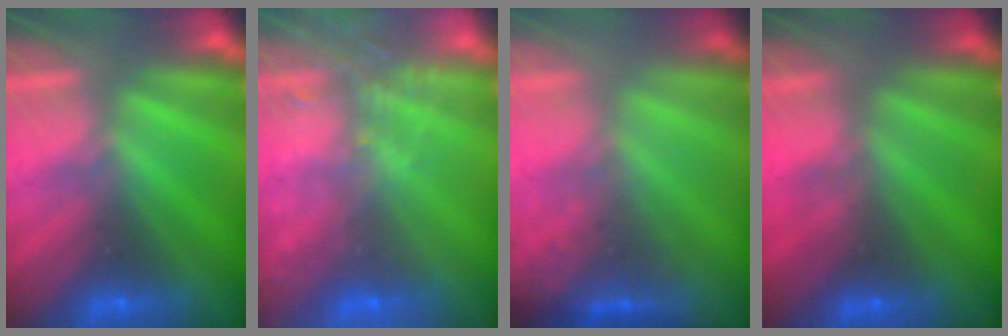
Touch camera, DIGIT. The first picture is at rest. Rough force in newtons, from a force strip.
{"total": 9.1}
{"total": 1.7}
{"total": 2.1}